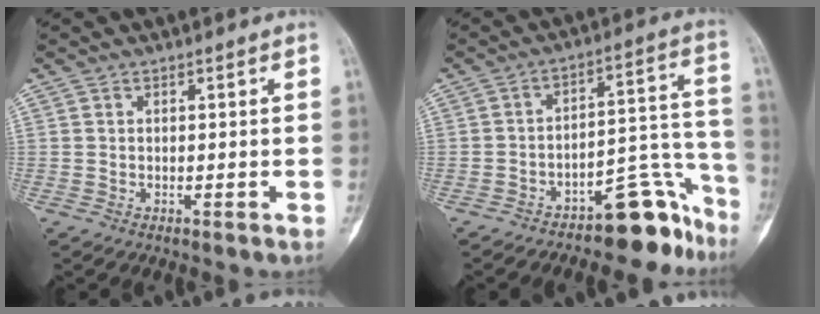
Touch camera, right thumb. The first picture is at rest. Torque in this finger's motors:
{"motor_torque": [0.89, -0.65, 0.56, -0.89, 0.16]}